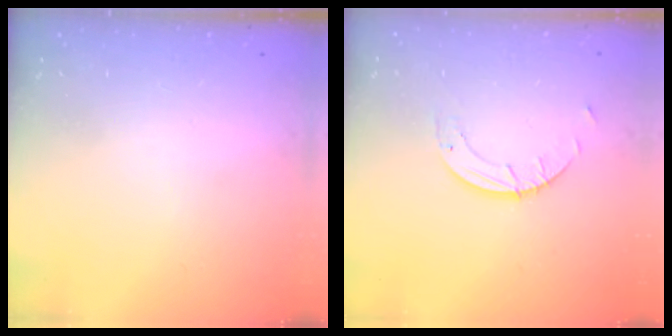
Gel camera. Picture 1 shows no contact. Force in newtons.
{"total": 4.3, "press": 4.3, "slide": 0.3}